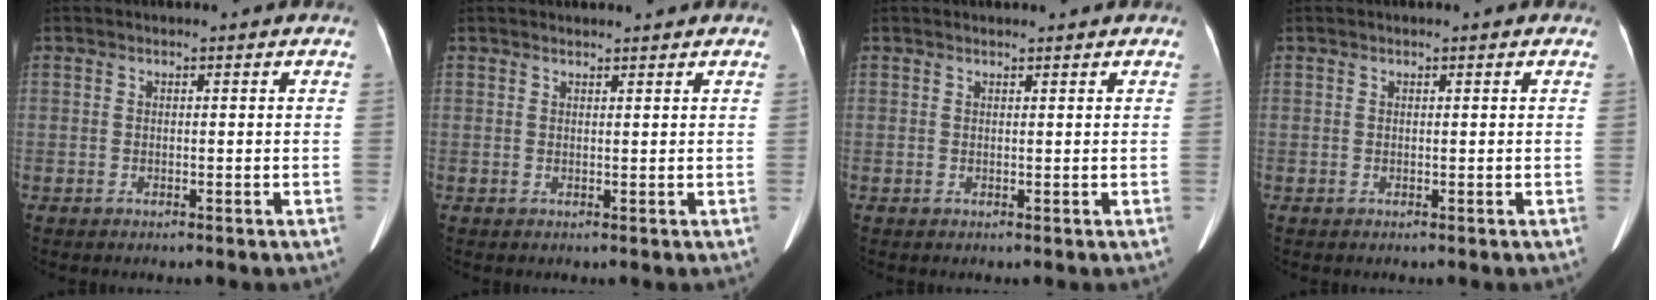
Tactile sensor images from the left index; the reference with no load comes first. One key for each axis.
{"total": 2.2, "fx": 2.1, "fy": 0.3, "fz": 0.4, "tx": -0.010, "ty": 0.011, "tz": 0.031}
{"total": 1.6, "fx": 1.5, "fy": 0.2, "fz": 0.4, "tx": -0.008, "ty": 0.013, "tz": 0.025}
{"total": 0.5, "fx": 0.5, "fy": 0.1, "fz": 0.2, "tx": -0.009, "ty": 0.007, "tz": 0.007}